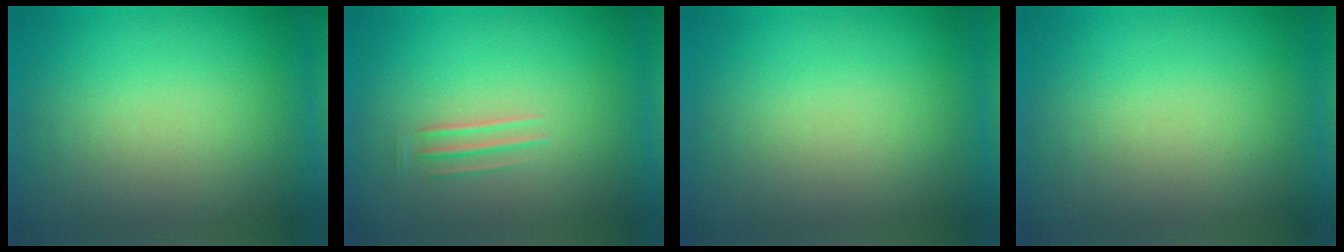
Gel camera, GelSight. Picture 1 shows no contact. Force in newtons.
{"total": 1.6}
{"total": 0.0}
{"total": 0.0}